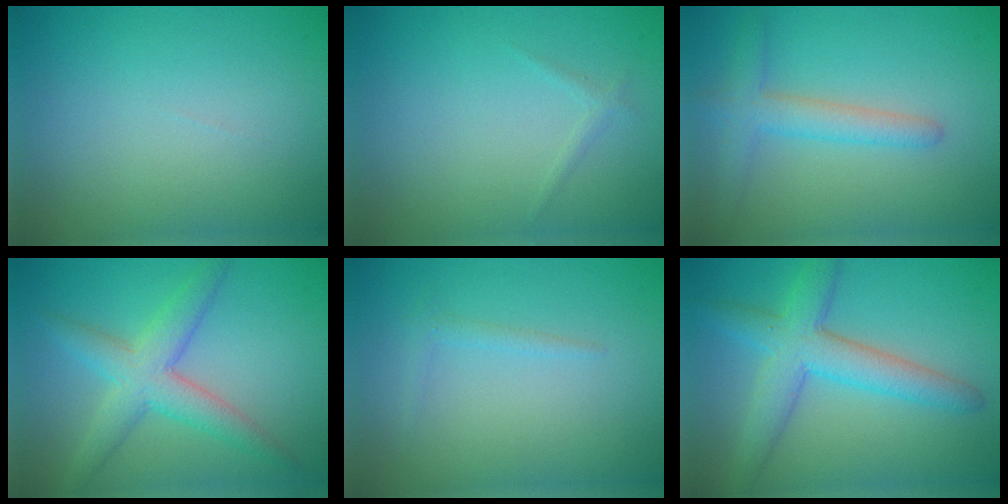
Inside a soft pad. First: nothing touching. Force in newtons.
{"total": 0.7, "press": 0.7, "slide": 0.1}
{"total": 3.8, "press": 3.7, "slide": 0.1}
{"total": 4.6, "press": 4.6, "slide": 0.2}
{"total": 0.9, "press": 0.9, "slide": 0.0}
{"total": 5.2, "press": 5.2, "slide": 0.3}